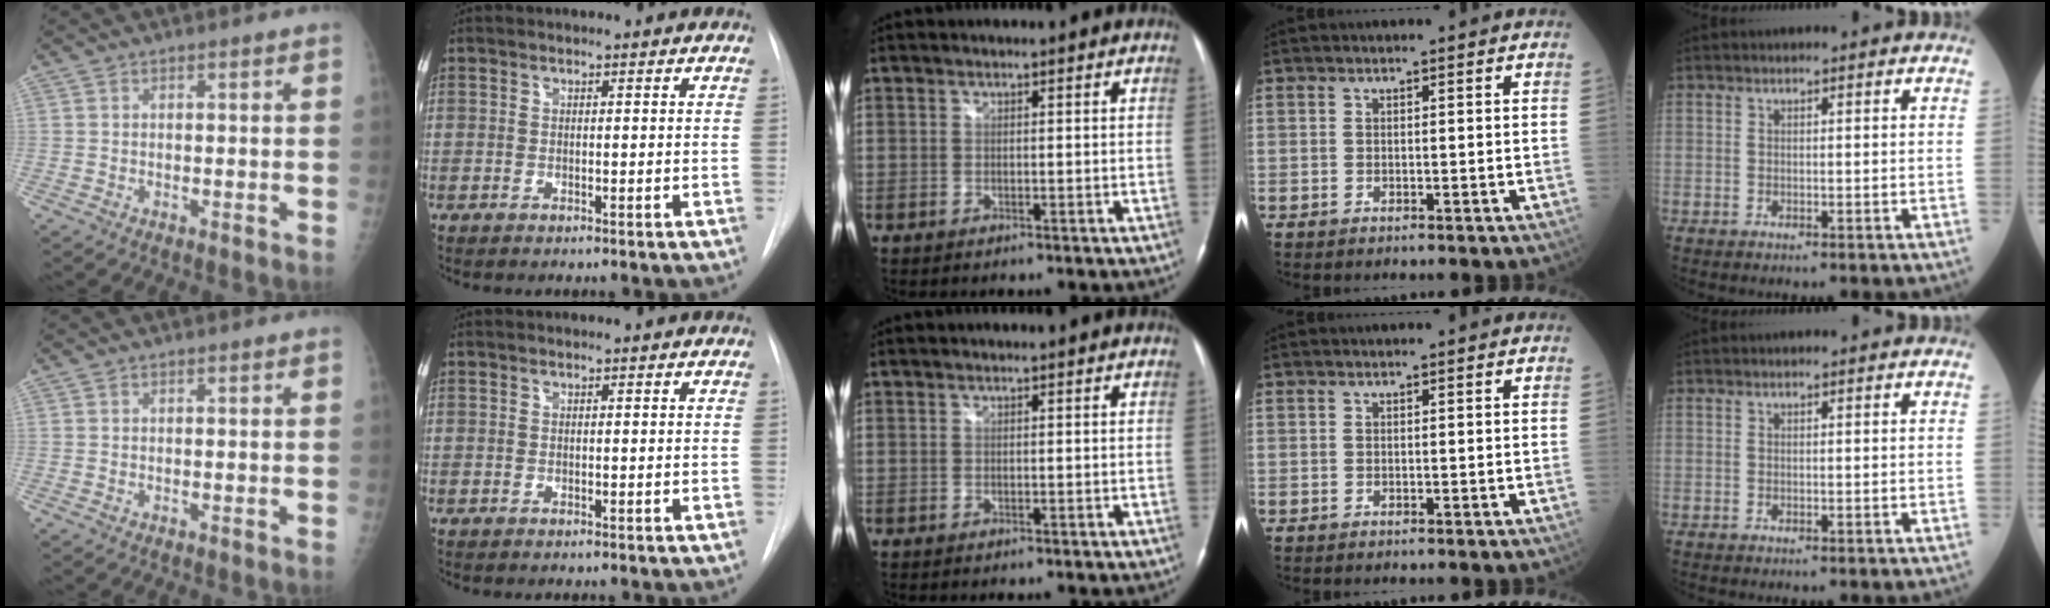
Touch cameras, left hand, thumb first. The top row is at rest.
{"index": {"total": 0.6, "force": [-0.6, -0.1, -0.1], "torque": [0.003, -0.006, -0.010]}}